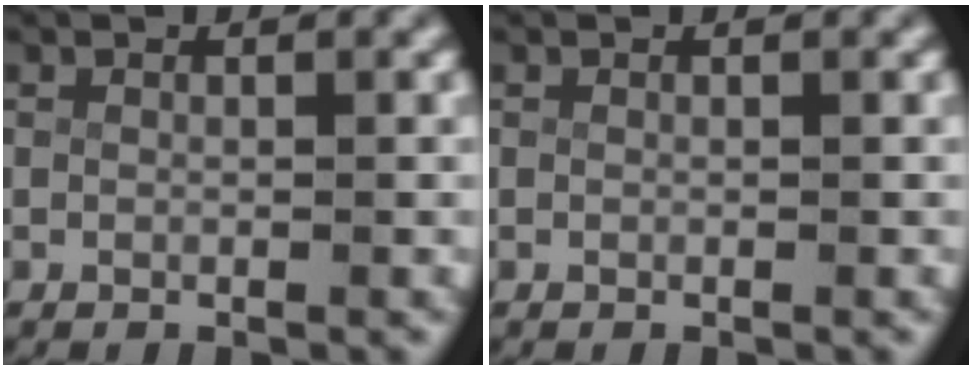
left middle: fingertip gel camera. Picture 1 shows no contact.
{"total": 0.0}